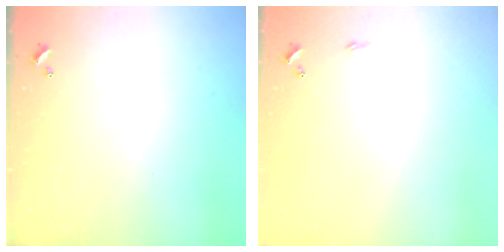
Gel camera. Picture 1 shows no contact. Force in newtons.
{"total": 2.2, "press": 2.1, "slide": 0.4}